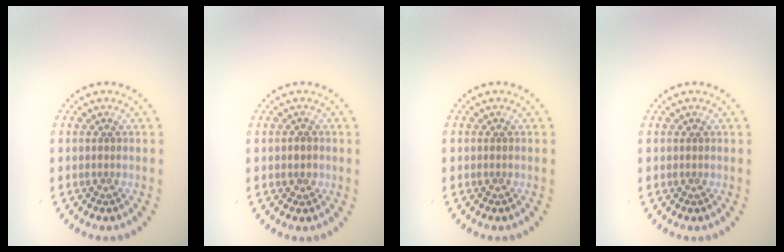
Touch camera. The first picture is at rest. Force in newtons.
{"total": 0.8, "press": 0.8, "slide": 0.3}
{"total": 0.0}
{"total": 0.0}